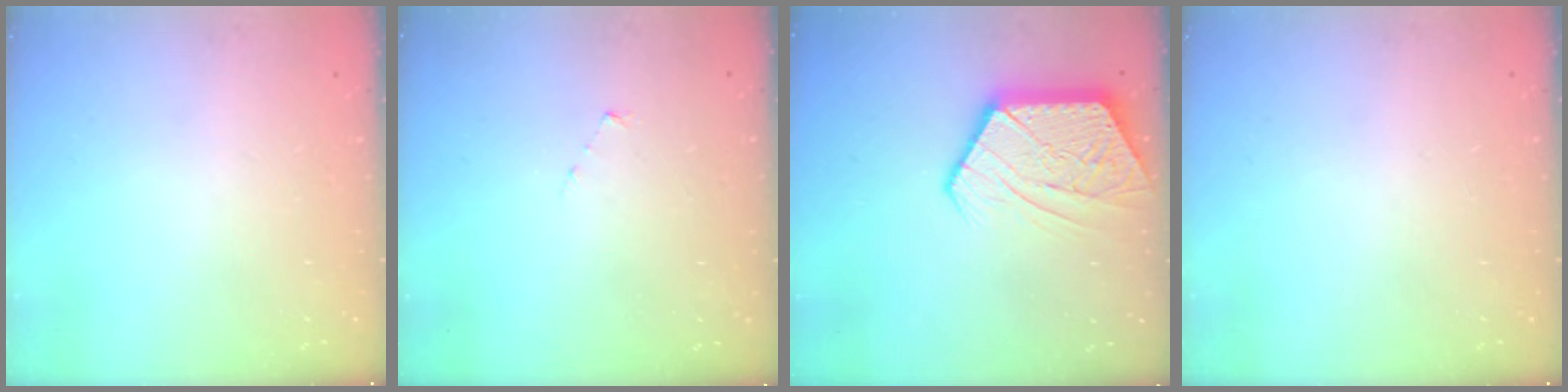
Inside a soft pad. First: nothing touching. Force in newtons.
{"total": 2.7, "press": 2.7, "slide": 0.3}
{"total": 13.8, "press": 13.8, "slide": 0.9}
{"total": 0.0}